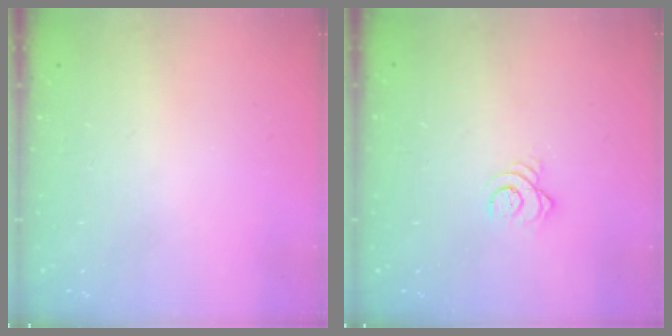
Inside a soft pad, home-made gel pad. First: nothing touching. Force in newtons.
{"total": 3.0, "press": 3.0, "slide": 0.1}